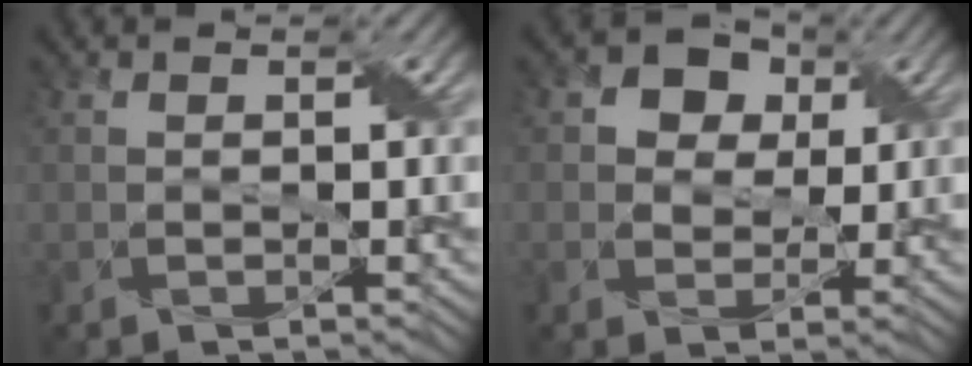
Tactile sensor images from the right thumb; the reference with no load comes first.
{"total": 5.7, "force": [2.2, 4.6, 2.5], "torque": [-0.062, 0.007, 0.024]}